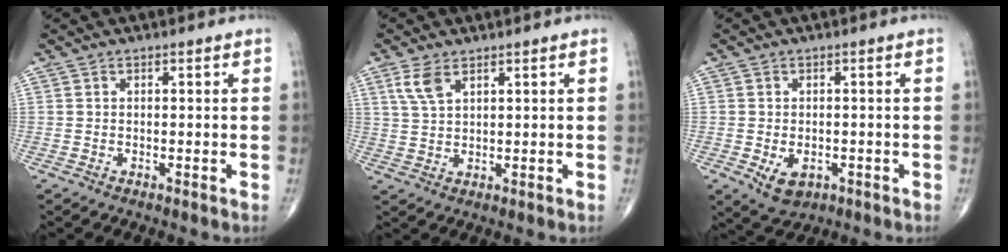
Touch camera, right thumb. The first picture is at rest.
{"total": 4.3, "force": [2.4, 2.0, 3.0], "torque": [-0.066, 0.000, 0.057]}
{"total": 4.9, "force": [-1.6, 3.4, 3.2], "torque": [-0.046, 0.001, -0.013]}